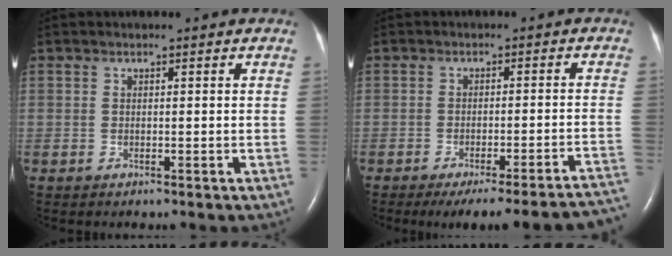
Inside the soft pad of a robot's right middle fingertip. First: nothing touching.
{"total": 19.3, "force": [-17.8, 0.5, 7.4], "torque": [-0.023, -0.003, -0.212]}